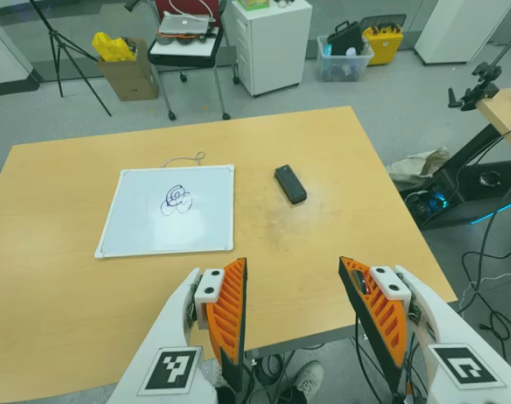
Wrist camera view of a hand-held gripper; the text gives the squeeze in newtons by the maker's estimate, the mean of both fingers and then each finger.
{"total": 0.0}